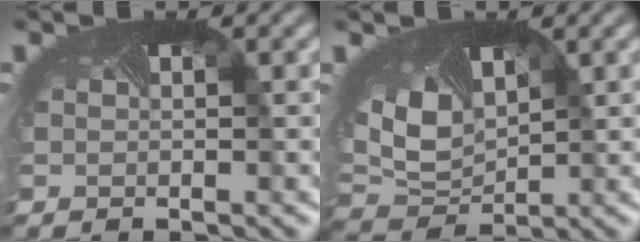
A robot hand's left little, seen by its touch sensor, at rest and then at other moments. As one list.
[{"total": 4.9, "force": [1.5, 3.5, 3.0], "torque": [-0.089, -0.020, 0.037]}]